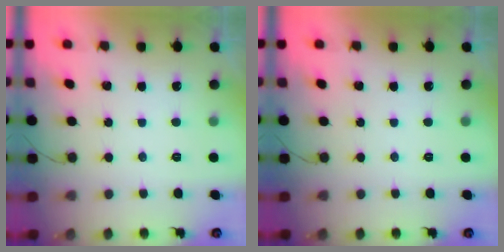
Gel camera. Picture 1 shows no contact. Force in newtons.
{"total": 0.0}